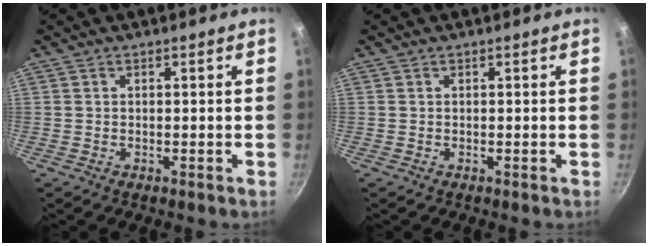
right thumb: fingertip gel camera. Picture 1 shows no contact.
{"total": 0.0}